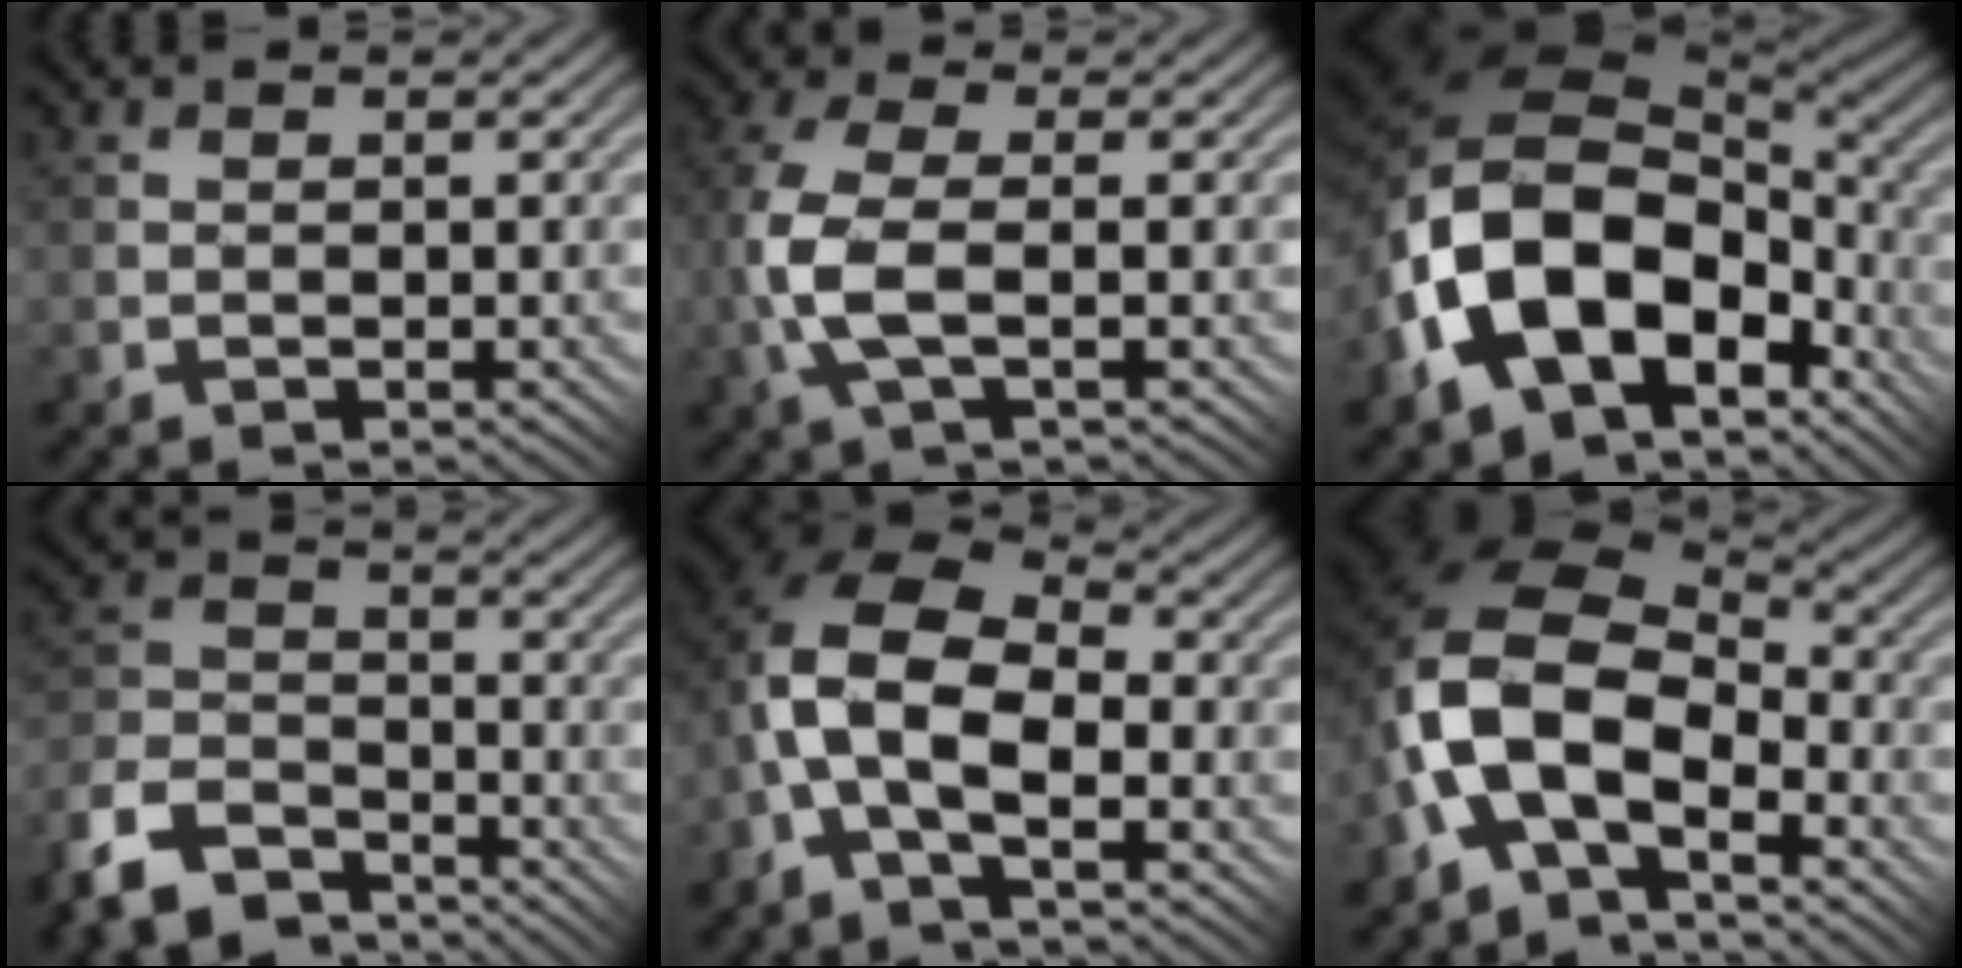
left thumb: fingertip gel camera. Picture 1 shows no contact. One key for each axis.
{"total": 7.5, "fx": -1.4, "fy": 3.3, "fz": 6.6, "tx": -0.169, "ty": 0.007, "tz": -0.036}
{"total": 16.1, "fx": -5.3, "fy": 10.4, "fz": 11.1, "tx": -0.232, "ty": -0.011, "tz": -0.096}
{"total": 10.8, "fx": -8.2, "fy": 5.2, "fz": 4.6, "tx": -0.117, "ty": -0.016, "tz": -0.169}
{"total": 11.5, "fx": -2.3, "fy": 6.2, "fz": 9.4, "tx": -0.196, "ty": 0.003, "tz": -0.048}
{"total": 12.9, "fx": -4.0, "fy": 7.8, "fz": 9.5, "tx": -0.204, "ty": -0.009, "tz": -0.081}